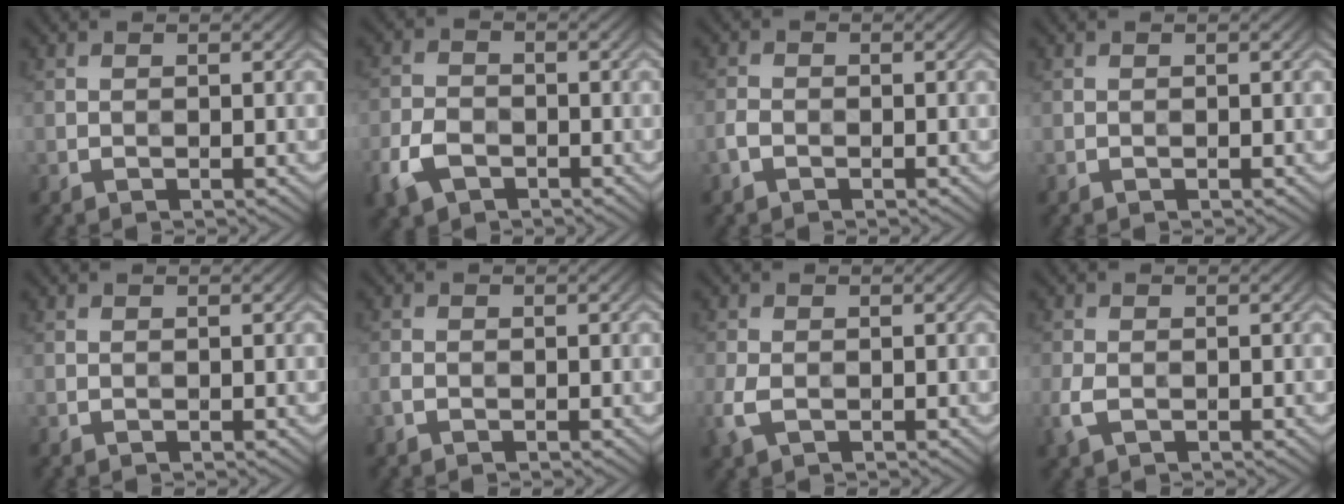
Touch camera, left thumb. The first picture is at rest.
{"total": 5.0, "force": [-2.7, 3.2, 2.8], "torque": [-0.069, -0.007, -0.061]}
{"total": 1.6, "force": [-0.9, 1.0, 0.9], "torque": [-0.021, 0.000, -0.023]}
{"total": 0.0}
{"total": 0.0}
{"total": 1.2, "force": [-0.7, 0.7, 0.6], "torque": [-0.016, 0.000, -0.016]}
{"total": 3.1, "force": [-1.1, 1.9, 2.2], "torque": [-0.066, -0.008, -0.025]}
{"total": 2.7, "force": [-1.0, 1.7, 1.9], "torque": [-0.056, -0.007, -0.023]}